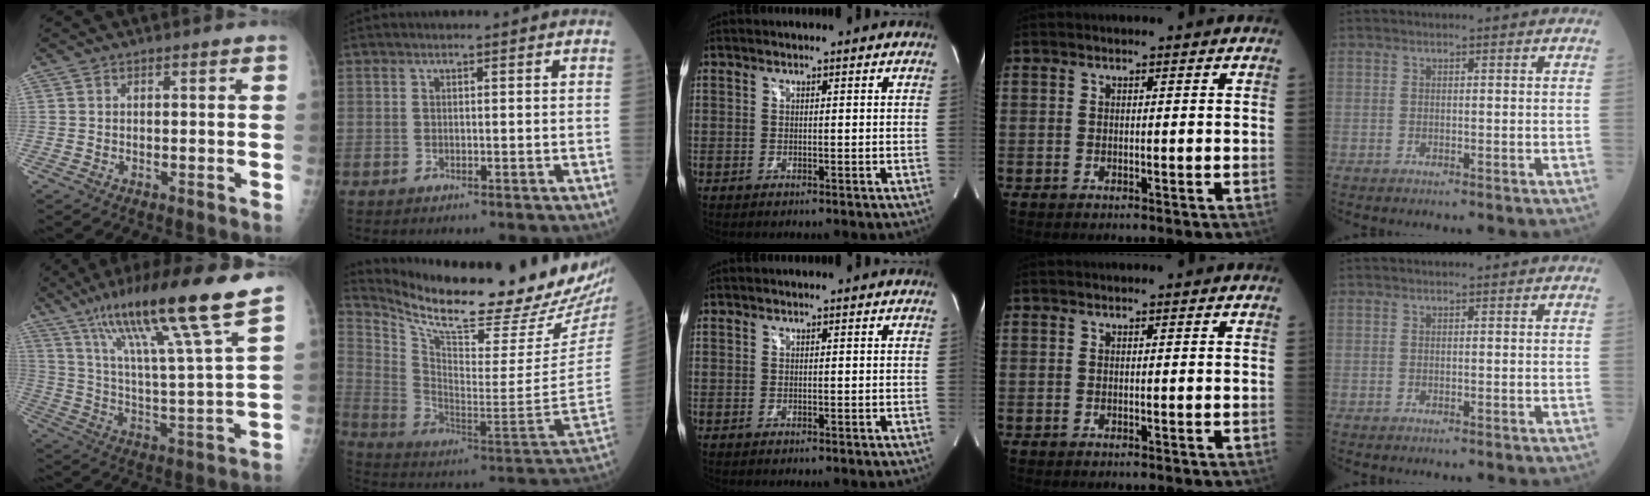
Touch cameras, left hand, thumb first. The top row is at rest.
{"thumb": {"total": 20.3, "force": [13.7, 0.7, 14.9], "torque": [-0.236, -0.054, 0.233]}, "index": {"total": 26.8, "force": [23.3, 2.7, 13.0], "torque": [-0.236, -0.091, 0.340]}}